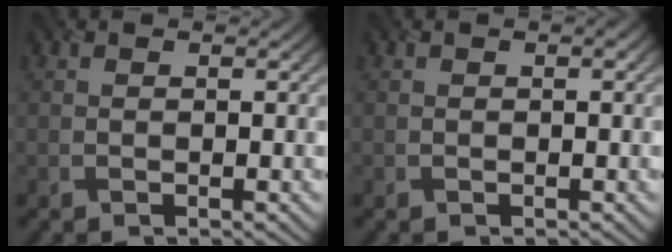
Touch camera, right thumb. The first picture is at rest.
{"total": 0.7, "force": [0.2, 0.3, 0.6], "torque": [-0.008, 0.001, 0.005]}